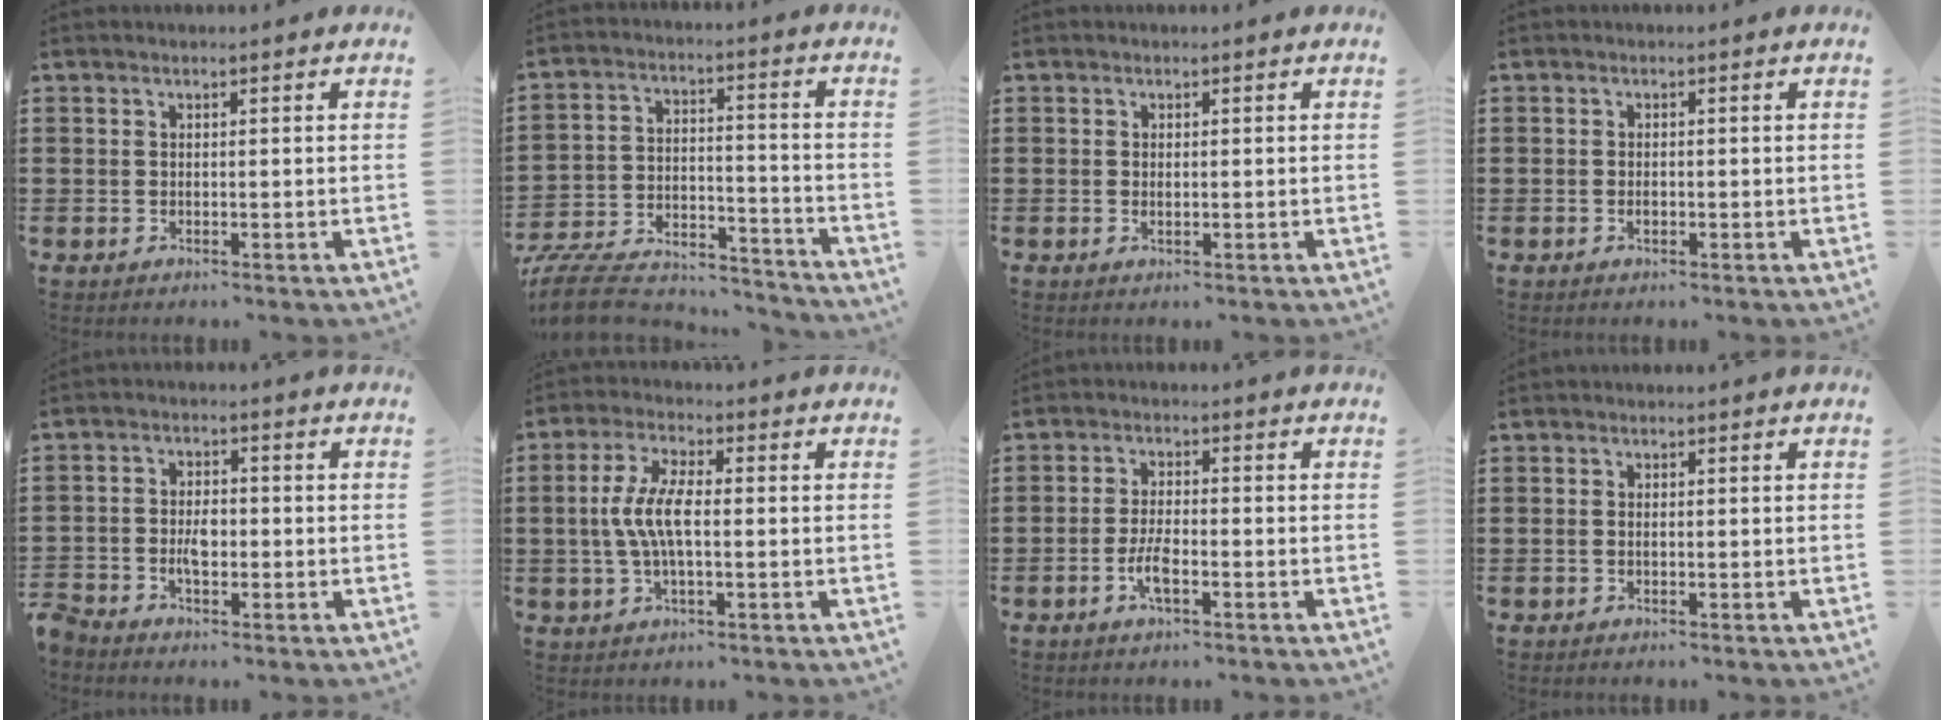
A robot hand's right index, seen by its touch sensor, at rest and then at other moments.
{"total": 8.8, "force": [-8.1, 1.9, 2.7], "torque": [-0.063, 0.009, -0.163]}
{"total": 0.5, "force": [0.1, 0.3, 0.4], "torque": [-0.010, 0.001, 0.002]}
{"total": 1.0, "force": [-0.3, 0.5, 0.8], "torque": [-0.017, -0.002, -0.005]}
{"total": 3.6, "force": [-1.4, 2.1, 2.5], "torque": [-0.062, 0.001, -0.032]}
{"total": 6.9, "force": [-0.4, 2.4, 6.4], "torque": [-0.143, -0.004, -0.015]}
{"total": 4.0, "force": [-1.6, 1.2, 3.4], "torque": [-0.080, -0.003, -0.035]}
{"total": 0.6, "force": [-0.1, 0.3, 0.5], "torque": [-0.013, -0.001, -0.002]}